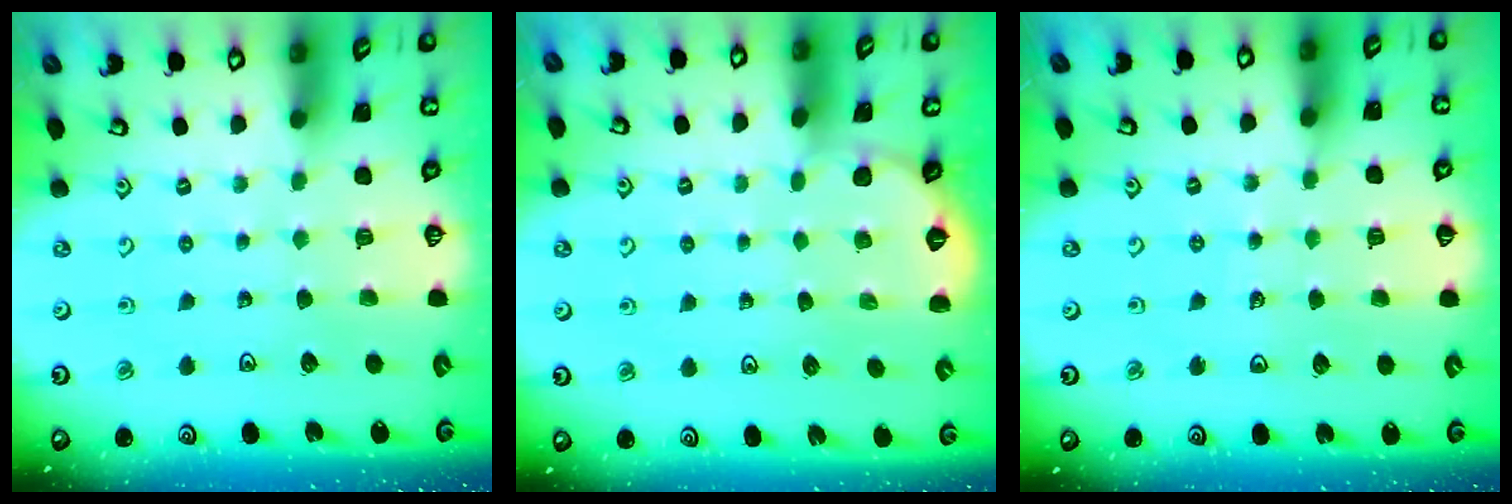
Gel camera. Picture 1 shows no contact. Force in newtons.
{"total": 0.0}
{"total": 5.0, "press": 4.8, "slide": 1.5}